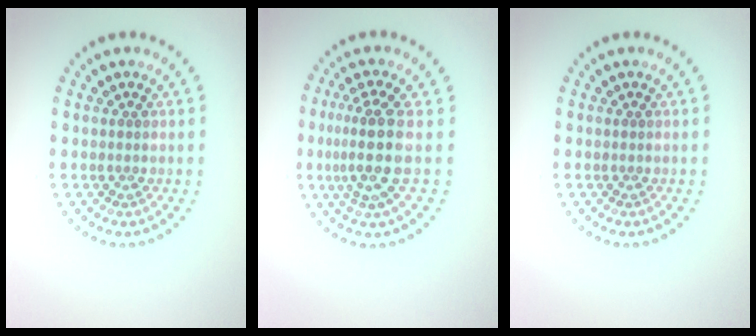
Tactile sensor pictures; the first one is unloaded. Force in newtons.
{"total": 4.1, "press": 3.2, "slide": 2.5}
{"total": 0.0}